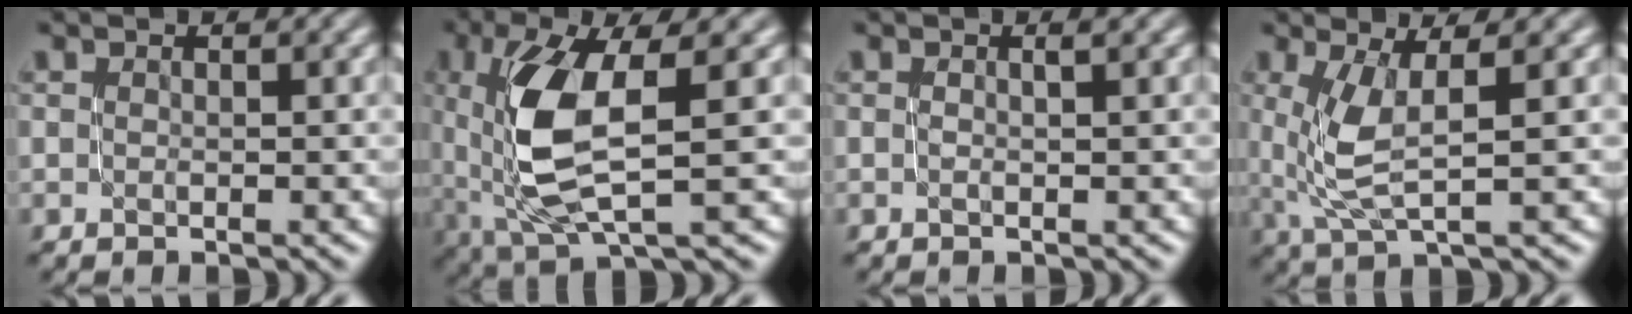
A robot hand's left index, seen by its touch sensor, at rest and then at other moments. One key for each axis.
{"total": 8.1, "fx": 0.6, "fy": 3.1, "fz": 7.4, "tx": -0.162, "ty": -0.008, "tz": 0.020}
{"total": 1.1, "fx": 0.1, "fy": 0.4, "fz": 1.0, "tx": -0.011, "ty": 0.004, "tz": -0.003}
{"total": 4.2, "fx": 0.7, "fy": 1.2, "fz": 3.9, "tx": -0.095, "ty": -0.001, "tz": 0.020}